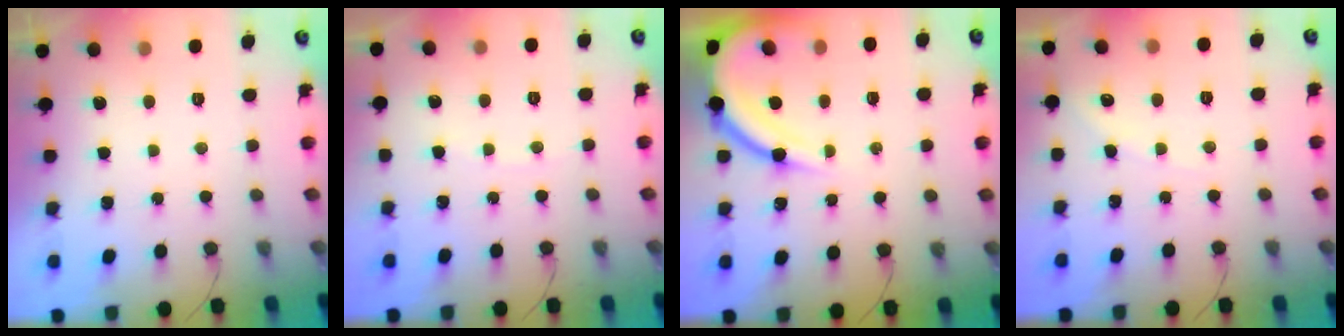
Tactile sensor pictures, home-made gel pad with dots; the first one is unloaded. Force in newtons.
{"total": 2.3, "press": 2.3, "slide": 0.3}
{"total": 11.5, "press": 11.4, "slide": 0.9}
{"total": 3.5, "press": 3.5, "slide": 0.5}